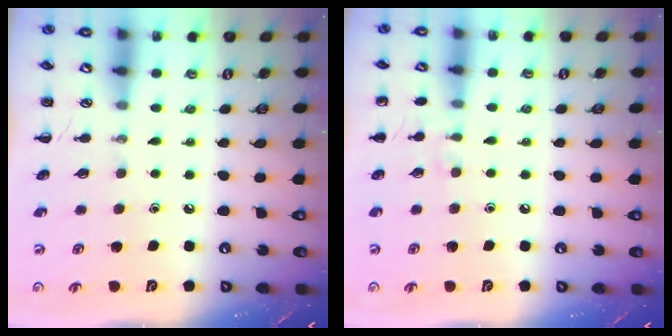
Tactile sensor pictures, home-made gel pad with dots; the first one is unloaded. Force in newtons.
{"total": 5.1, "press": 4.8, "slide": 1.6}